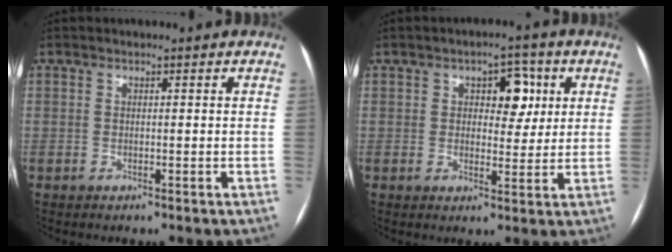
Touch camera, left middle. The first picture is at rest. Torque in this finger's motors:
{"motor_torque": [0.52, -0.10, 0.05, 0.07]}